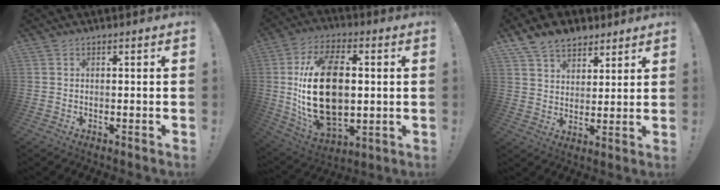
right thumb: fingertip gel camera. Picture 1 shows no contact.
{"total": 25.1, "force": [1.2, 14.9, 20.1], "torque": [-0.384, -0.003, 0.028]}
{"total": 10.0, "force": [7.3, 6.1, 3.1], "torque": [-0.052, -0.043, 0.143]}